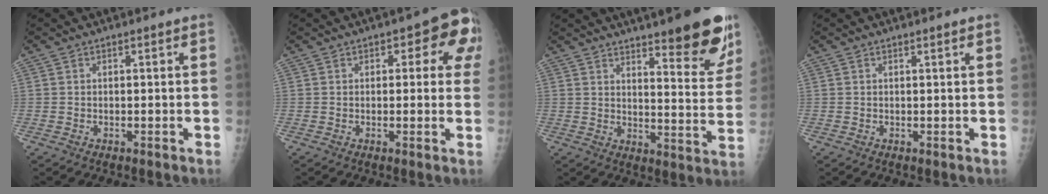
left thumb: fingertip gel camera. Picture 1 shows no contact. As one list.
[{"total": 8.4, "force": [2.8, 4.3, 6.6], "torque": [-0.030, 0.001, 0.020]}, {"total": 16.8, "force": [11.5, 3.7, 11.7], "torque": [-0.115, -0.077, 0.156]}, {"total": 0.7, "force": [0.6, 0.0, 0.4], "torque": [-0.005, -0.001, 0.009]}]